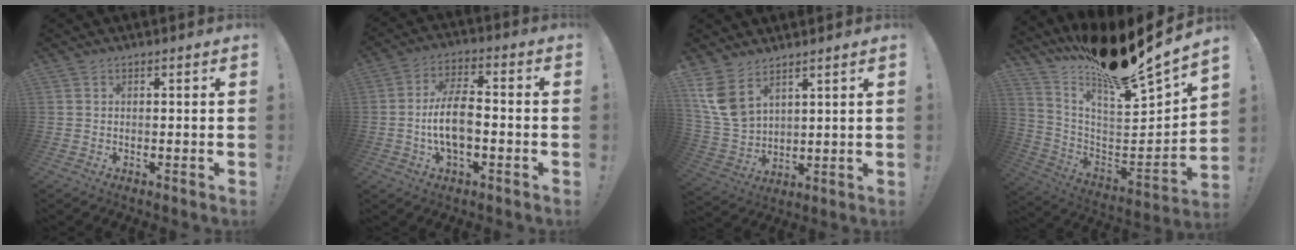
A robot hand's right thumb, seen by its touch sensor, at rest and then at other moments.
{"total": 11.0, "force": [-2.7, 5.4, 9.1], "torque": [-0.177, 0.012, -0.049]}
{"total": 10.9, "force": [6.6, 6.6, 5.7], "torque": [-0.122, -0.038, 0.133]}
{"total": 17.8, "force": [15.1, 1.7, 9.2], "torque": [-0.138, -0.138, 0.239]}